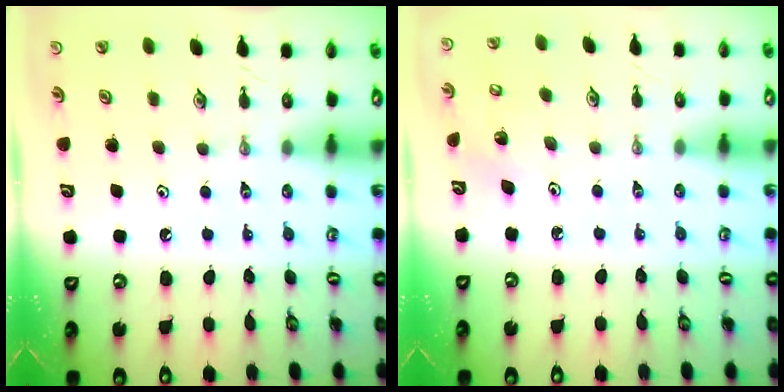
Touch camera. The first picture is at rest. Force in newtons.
{"total": 3.7, "press": 3.7, "slide": 0.3}